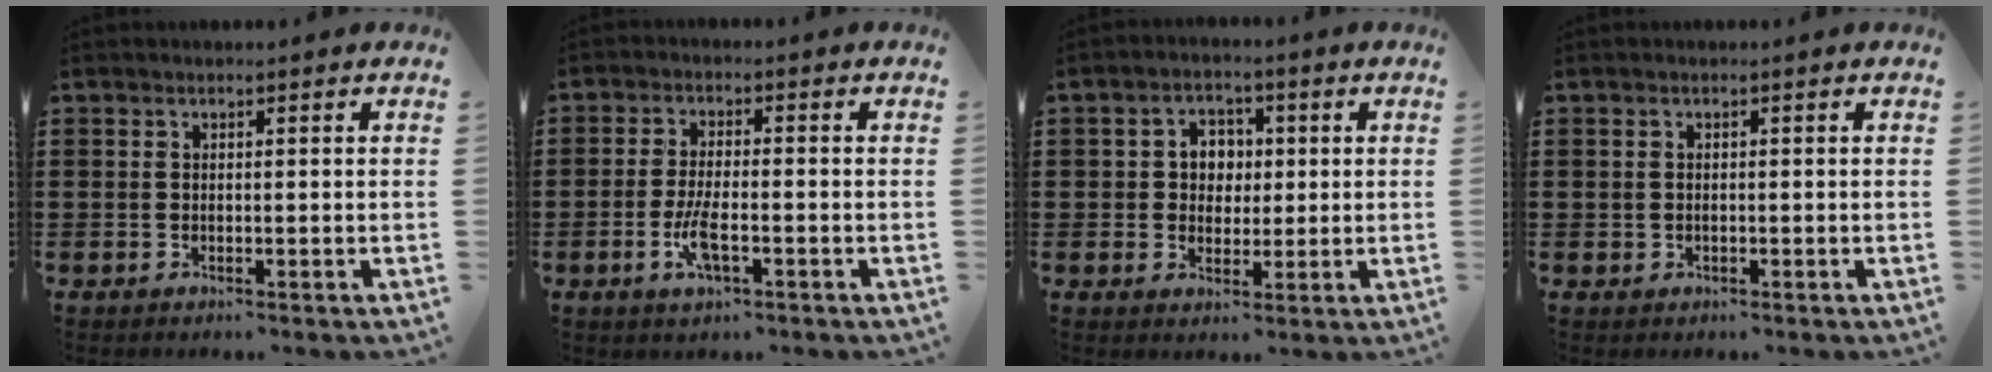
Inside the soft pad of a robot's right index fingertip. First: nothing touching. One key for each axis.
{"total": 4.9, "fx": -1.8, "fy": 1.5, "fz": 4.3, "tx": -0.092, "ty": -0.002, "tz": -0.037}
{"total": 4.3, "fx": 0.3, "fy": 3.9, "fz": 1.7, "tx": -0.042, "ty": 0.011, "tz": -0.001}
{"total": 0.6, "fx": 0.0, "fy": 0.5, "fz": 0.2, "tx": -0.006, "ty": 0.004, "tz": 0.000}